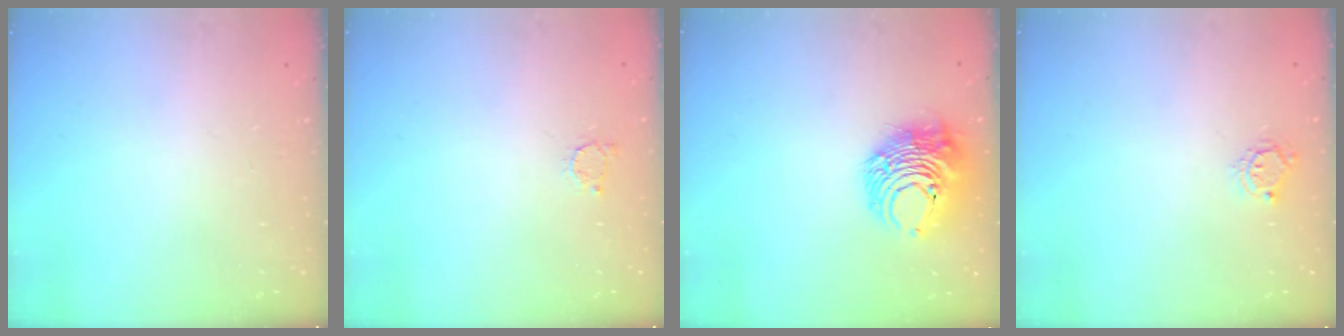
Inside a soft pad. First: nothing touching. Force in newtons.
{"total": 2.4, "press": 2.4, "slide": 0.3}
{"total": 11.4, "press": 11.3, "slide": 0.6}
{"total": 5.1, "press": 5.1, "slide": 0.5}